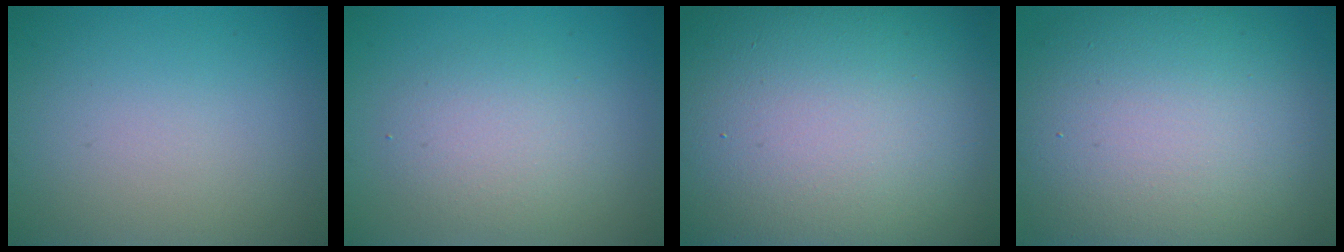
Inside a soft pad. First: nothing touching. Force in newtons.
{"total": 3.3, "press": 3.3, "slide": 0.2}
{"total": 24.6, "press": 24.6, "slide": 1.1}
{"total": 14.7, "press": 14.7, "slide": 1.4}